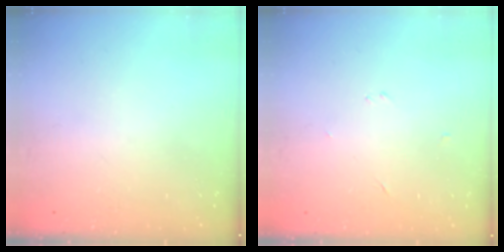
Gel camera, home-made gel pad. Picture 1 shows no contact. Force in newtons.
{"total": 2.3, "press": 2.3, "slide": 0.3}